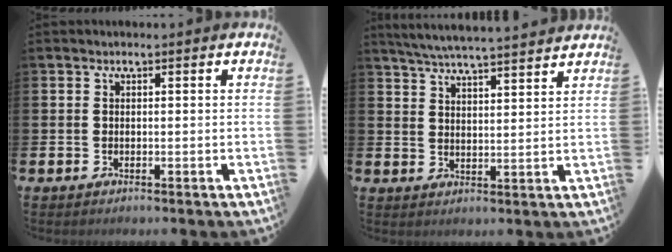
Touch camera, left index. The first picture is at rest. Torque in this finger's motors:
{"motor_torque": [0.37, -0.49, 0.21, 0.12]}